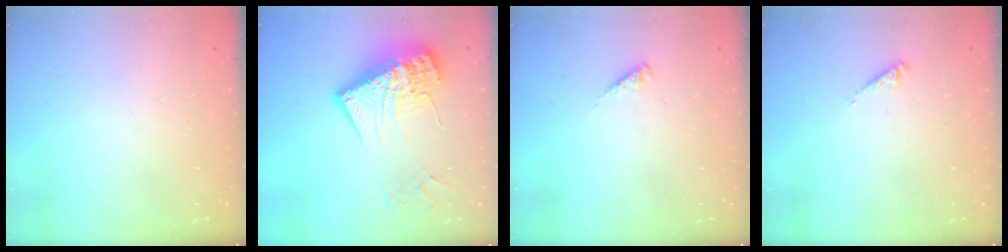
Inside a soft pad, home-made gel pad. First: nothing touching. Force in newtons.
{"total": 20.8, "press": 20.7, "slide": 2.2}
{"total": 2.9, "press": 2.9, "slide": 0.5}
{"total": 1.1, "press": 1.0, "slide": 0.3}